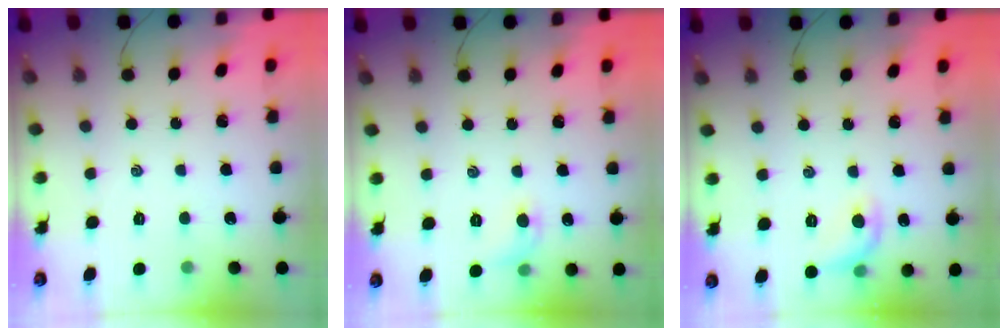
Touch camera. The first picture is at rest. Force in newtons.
{"total": 5.9, "press": 5.7, "slide": 1.5}
{"total": 7.7, "press": 7.6, "slide": 1.1}